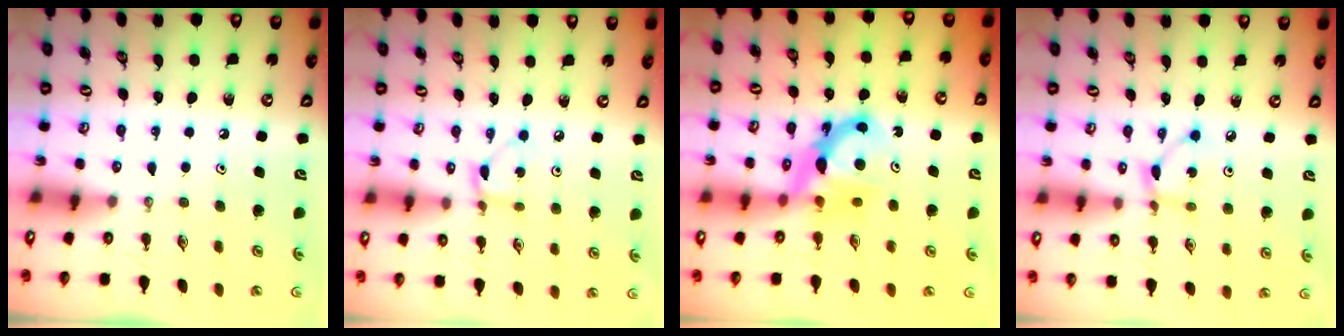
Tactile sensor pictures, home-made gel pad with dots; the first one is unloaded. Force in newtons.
{"total": 2.9, "press": 2.9, "slide": 0.4}
{"total": 7.5, "press": 7.5, "slide": 0.1}
{"total": 3.2, "press": 3.2, "slide": 0.2}